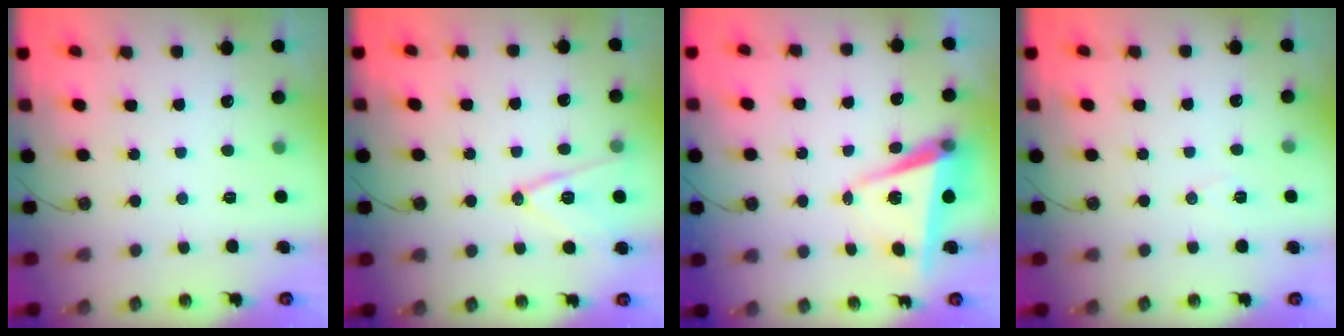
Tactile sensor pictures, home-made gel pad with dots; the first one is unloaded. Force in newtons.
{"total": 12.1, "press": 11.6, "slide": 3.4}
{"total": 6.8, "press": 5.2, "slide": 4.3}
{"total": 5.2, "press": 3.2, "slide": 4.1}